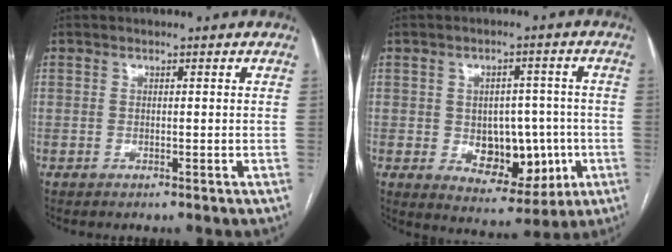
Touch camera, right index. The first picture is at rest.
{"total": 10.2, "force": [-1.5, 6.7, 7.6], "torque": [-0.097, 0.012, -0.005]}